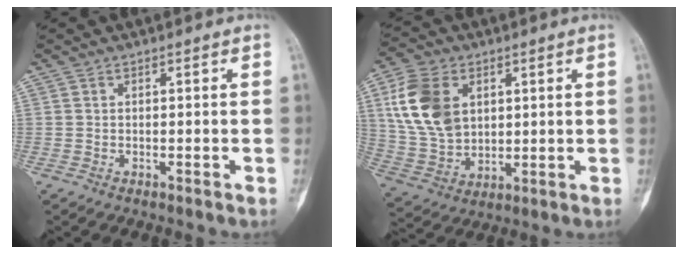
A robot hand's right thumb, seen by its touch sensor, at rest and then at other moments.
{"total": 14.6, "force": [4.3, 10.2, 9.6], "torque": [-0.170, -0.007, 0.092]}